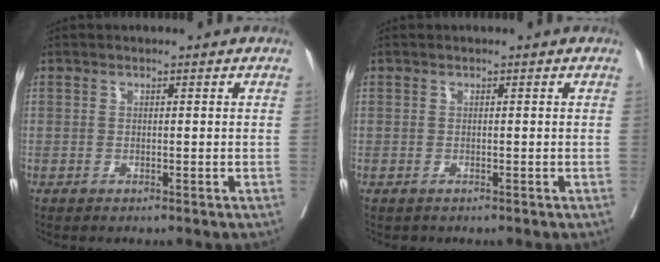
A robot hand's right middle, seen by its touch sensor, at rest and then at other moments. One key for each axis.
{"total": 0.0}